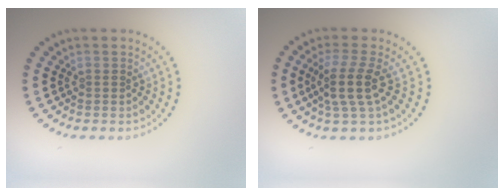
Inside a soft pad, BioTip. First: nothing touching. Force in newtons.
{"total": 3.3, "press": 2.6, "slide": 2.0}